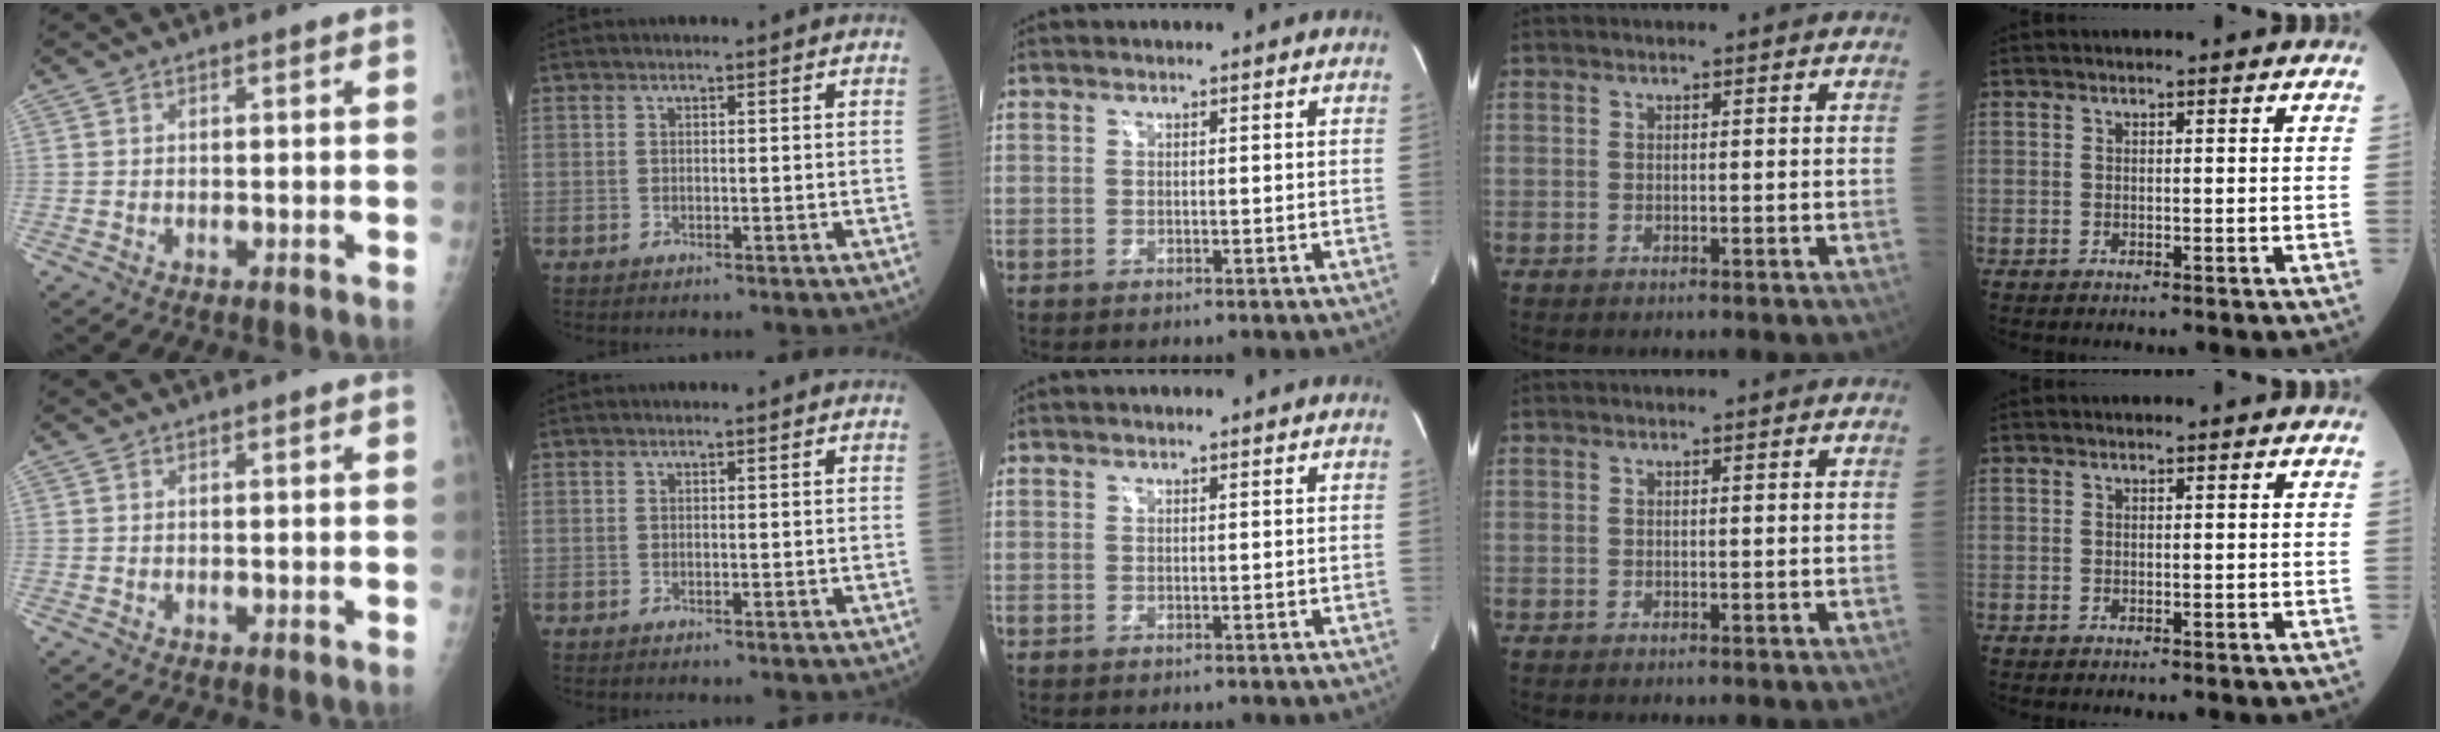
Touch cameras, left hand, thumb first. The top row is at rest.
{}